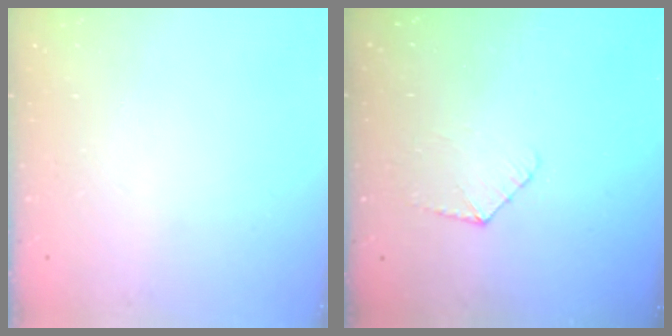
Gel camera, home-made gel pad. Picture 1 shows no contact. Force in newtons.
{"total": 5.3, "press": 5.2, "slide": 0.5}